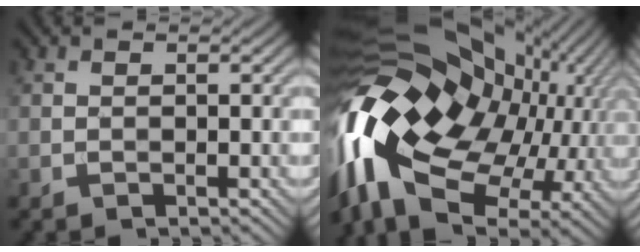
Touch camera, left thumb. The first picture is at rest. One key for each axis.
{"total": 19.8, "fx": -1.4, "fy": 12.1, "fz": 15.7, "tx": -0.328, "ty": -0.049, "tz": -0.001}